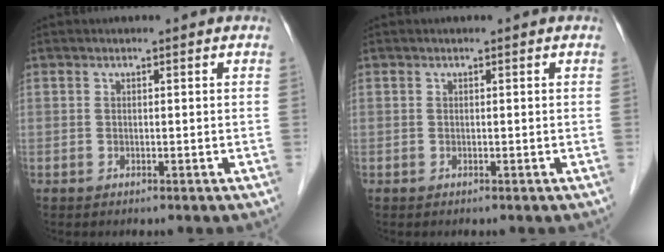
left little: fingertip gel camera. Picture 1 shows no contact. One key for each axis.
{"total": 0.0}